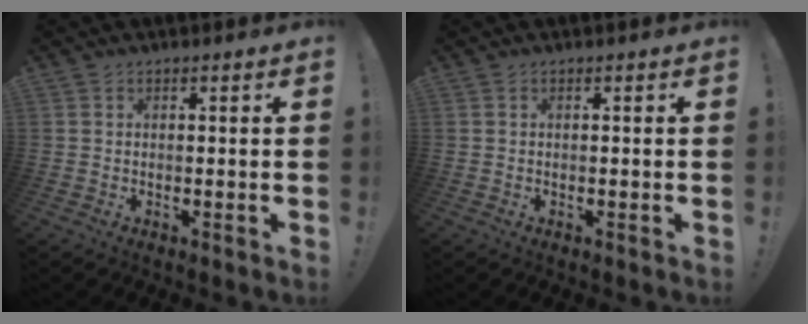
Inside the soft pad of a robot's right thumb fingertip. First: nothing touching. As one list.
[{"total": 0.0}]